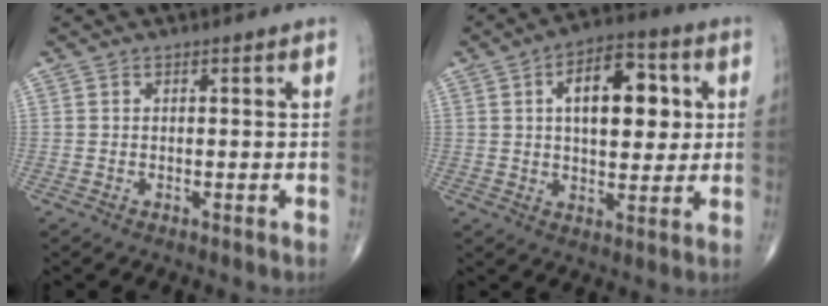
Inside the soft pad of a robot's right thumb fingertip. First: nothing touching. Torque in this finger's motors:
{"motor_torque": [0.62, 2.95, 1.40, 0.35, 0.09]}